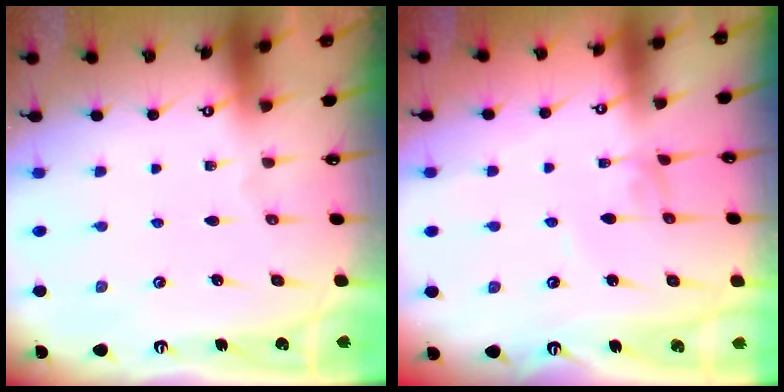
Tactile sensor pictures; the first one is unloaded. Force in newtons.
{"total": 2.7, "press": 2.7, "slide": 0.1}